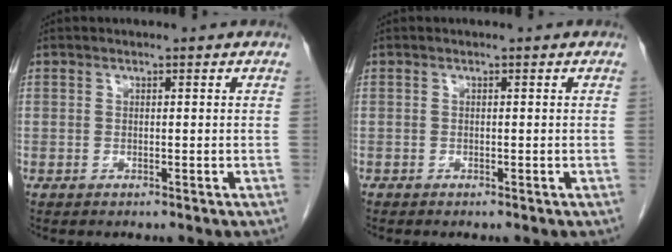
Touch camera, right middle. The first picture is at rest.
{"total": 0.0}